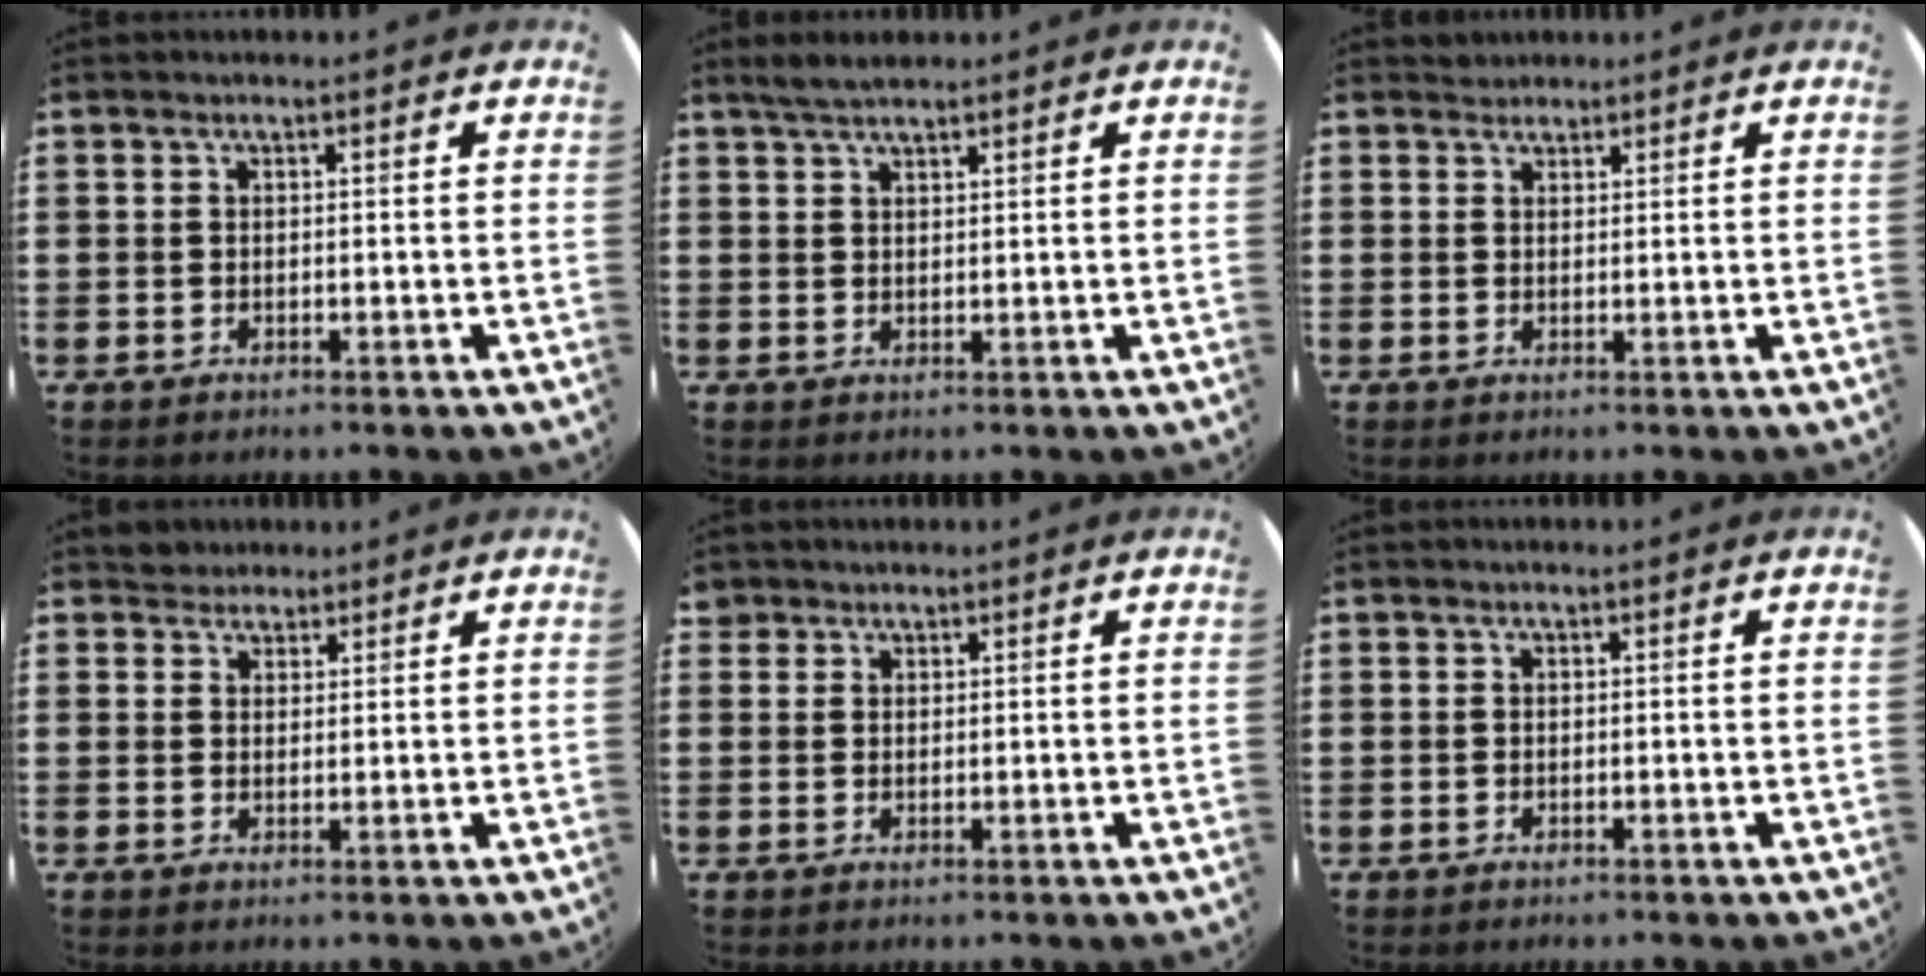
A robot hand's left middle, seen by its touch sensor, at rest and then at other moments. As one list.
[{"total": 2.5, "force": [2.2, 0.4, 1.2], "torque": [-0.027, 0.005, 0.040]}, {"total": 1.3, "force": [1.2, 0.4, -0.2], "torque": [0.009, -0.001, 0.023]}, {"total": 2.5, "force": [2.3, 1.0, -0.3], "torque": [0.008, 0.000, 0.045]}, {"total": 1.3, "force": [1.2, 0.6, 0.0], "torque": [-0.003, 0.003, 0.024]}, {"total": 0.0}]